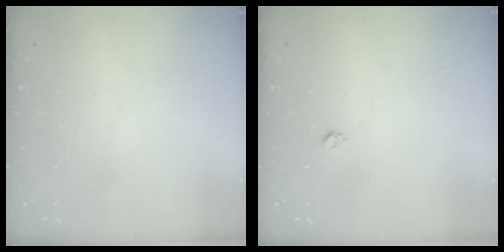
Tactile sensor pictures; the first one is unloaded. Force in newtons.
{"total": 3.0, "press": 2.9, "slide": 0.4}